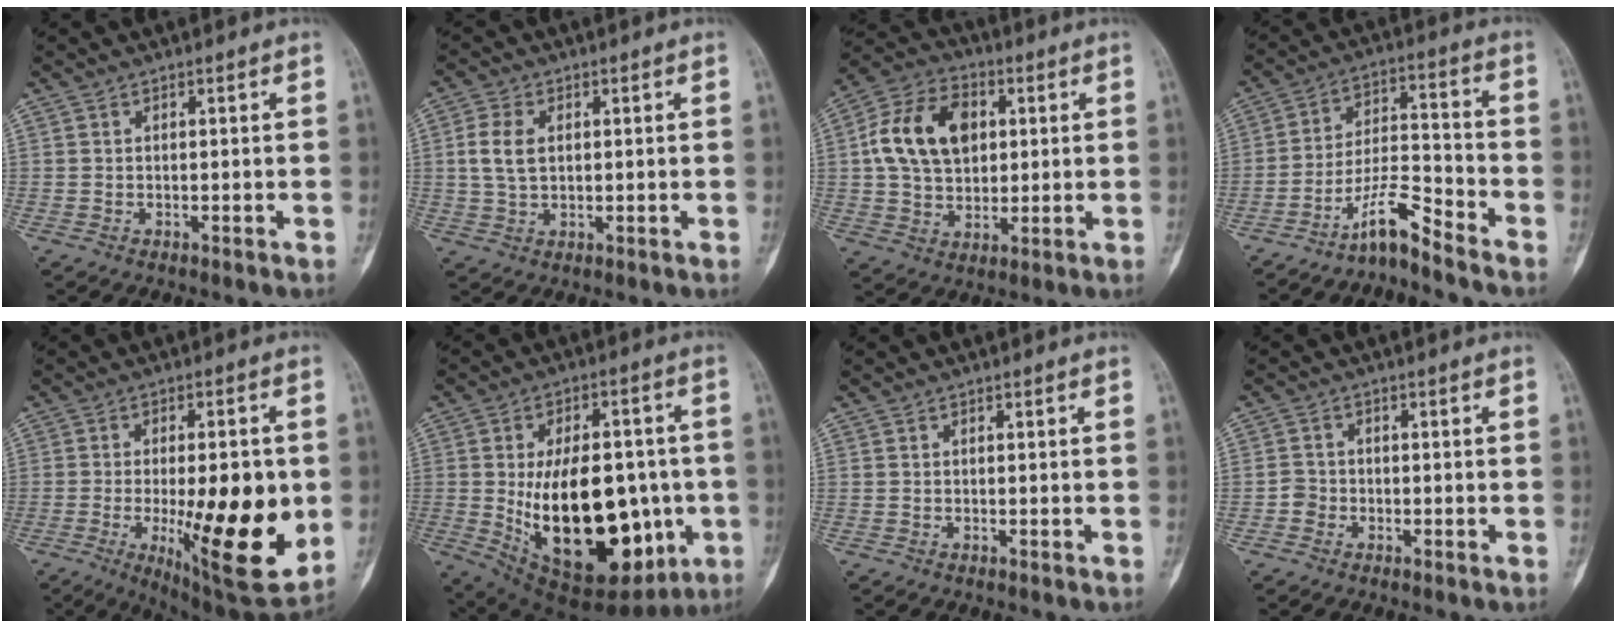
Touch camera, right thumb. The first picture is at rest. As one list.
[{"total": 5.7, "force": [1.0, 3.5, 4.3], "torque": [-0.089, -0.001, 0.020]}, {"total": 15.3, "force": [2.9, 10.7, 10.5], "torque": [-0.164, 0.010, 0.046]}, {"total": 8.1, "force": [-6.9, 0.8, 4.3], "torque": [-0.080, 0.073, -0.130]}, {"total": 21.3, "force": [-3.2, 6.7, 19.9], "torque": [-0.265, -0.019, -0.026]}, {"total": 27.5, "force": [-3.7, 14.4, 23.2], "torque": [-0.352, -0.009, -0.024]}, {"total": 0.0}, {"total": 2.2, "force": [-0.9, 1.9, 0.5], "torque": [0.001, 0.009, -0.022]}]